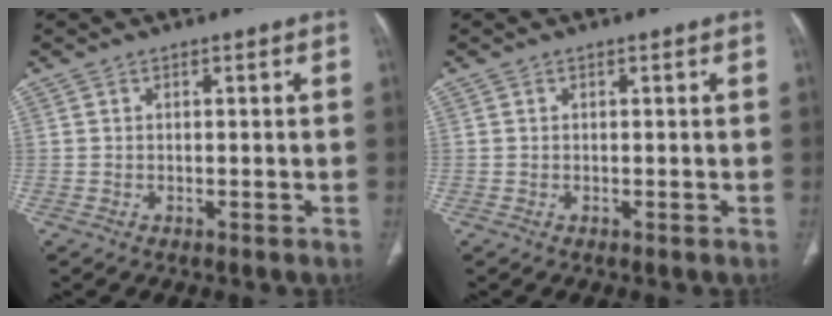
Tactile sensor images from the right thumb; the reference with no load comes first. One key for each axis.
{"total": 0.0}